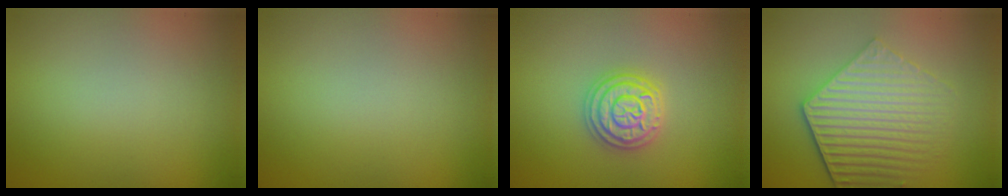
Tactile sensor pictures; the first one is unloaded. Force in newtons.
{"total": 0.0}
{"total": 3.7, "press": 3.7, "slide": 0.5}
{"total": 6.4, "press": 4.6, "slide": 4.4}